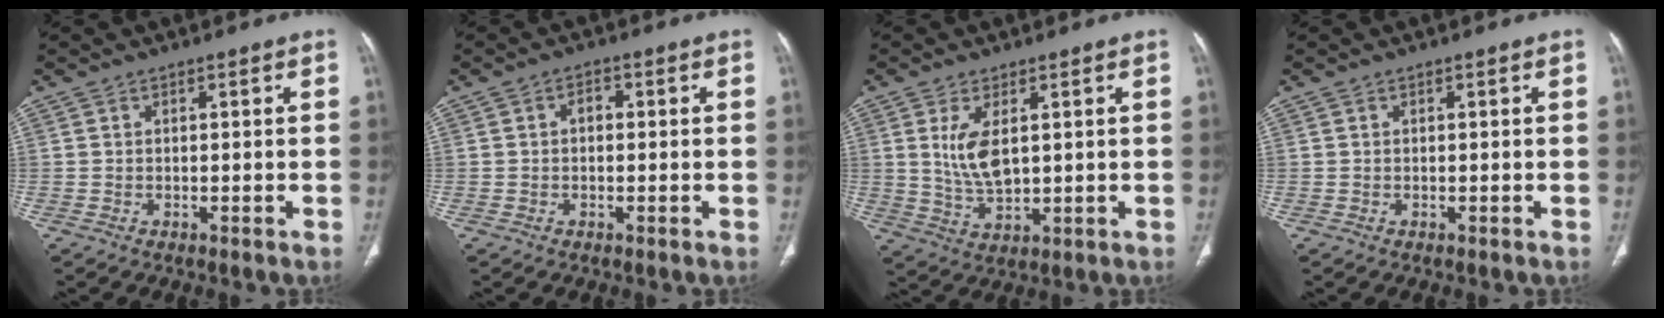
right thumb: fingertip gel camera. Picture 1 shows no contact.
{"total": 1.9, "force": [0.1, 1.4, 1.3], "torque": [-0.016, 0.009, -0.002]}
{"total": 7.2, "force": [1.8, 3.4, 6.0], "torque": [-0.118, -0.015, 0.048]}
{"total": 0.0}